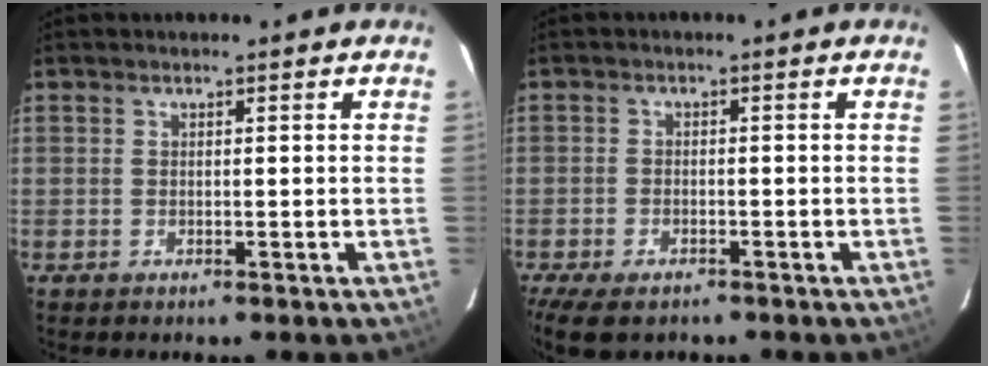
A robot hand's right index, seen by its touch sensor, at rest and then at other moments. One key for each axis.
{"total": 7.9, "fx": -5.6, "fy": 3.7, "fz": 4.1, "tx": -0.106, "ty": -0.022, "tz": -0.101}